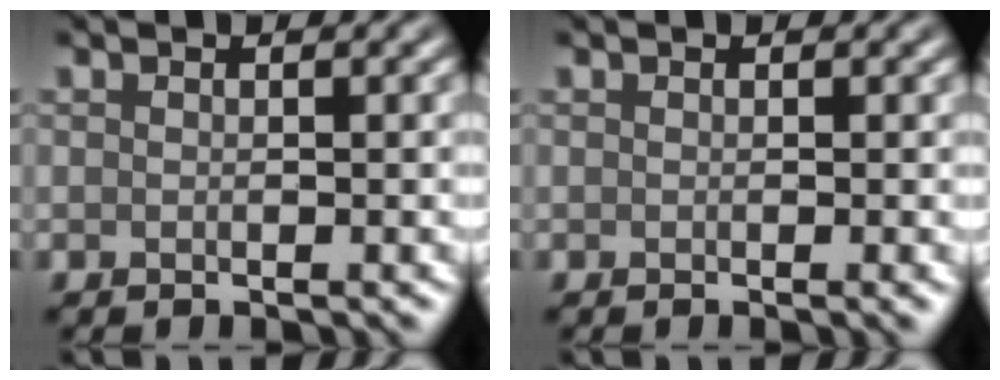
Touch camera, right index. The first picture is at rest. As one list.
[{"total": 0.6, "force": [0.0, 0.1, 0.6], "torque": [-0.005, -0.001, -0.002]}]